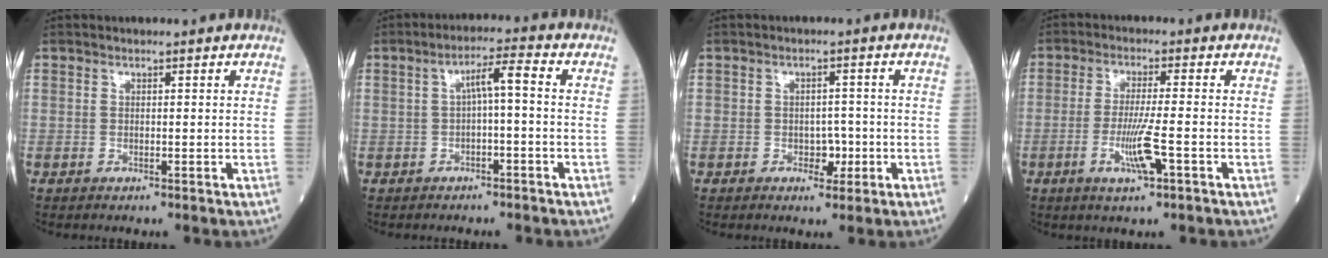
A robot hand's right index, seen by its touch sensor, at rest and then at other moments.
{"total": 4.2, "force": [-0.2, 0.5, 4.1], "torque": [-0.066, 0.019, -0.002]}
{"total": 3.1, "force": [-1.0, 2.1, 2.1], "torque": [-0.021, 0.005, -0.010]}
{"total": 6.2, "force": [-2.2, 0.1, 5.8], "torque": [-0.113, -0.012, -0.039]}